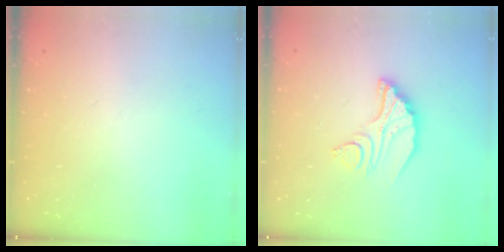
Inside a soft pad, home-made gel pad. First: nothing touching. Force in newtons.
{"total": 10.0, "press": 9.9, "slide": 0.9}